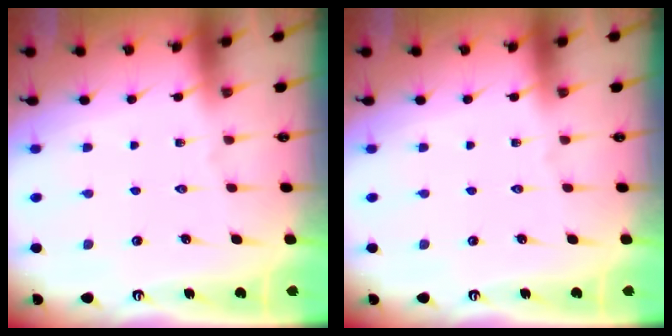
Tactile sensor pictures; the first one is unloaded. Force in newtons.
{"total": 0.0}